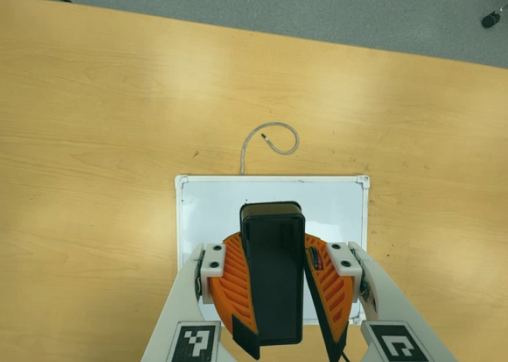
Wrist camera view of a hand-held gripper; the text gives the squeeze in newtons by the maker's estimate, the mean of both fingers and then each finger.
{"total": 11.3, "left": 10.7, "right": 11.9}